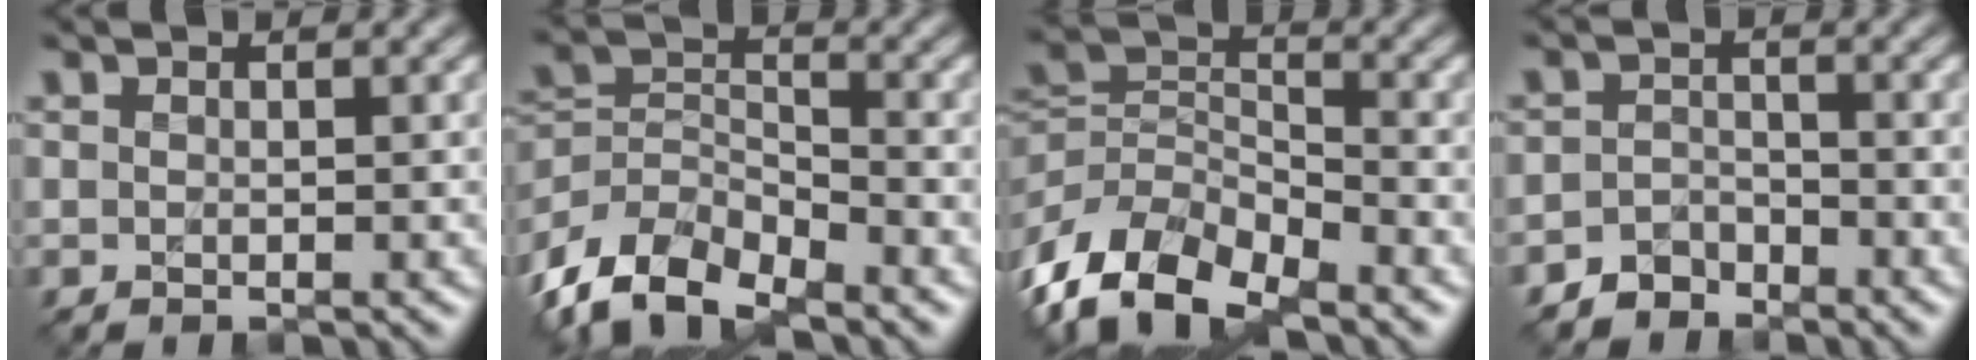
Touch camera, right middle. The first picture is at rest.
{"total": 8.4, "force": [-6.2, 3.8, 4.2], "torque": [-0.085, -0.007, -0.127]}
{"total": 8.6, "force": [-5.4, 4.5, 5.0], "torque": [-0.093, -0.011, -0.111]}
{"total": 2.6, "force": [-2.2, 1.3, 0.2], "torque": [0.003, 0.007, -0.047]}